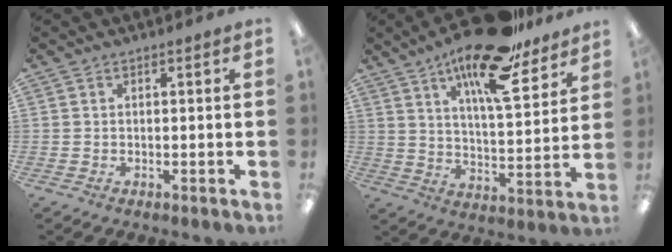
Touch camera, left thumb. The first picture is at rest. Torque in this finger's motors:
{"motor_torque": [0.97, 0.97, 1.25, -1.52, 0.14]}